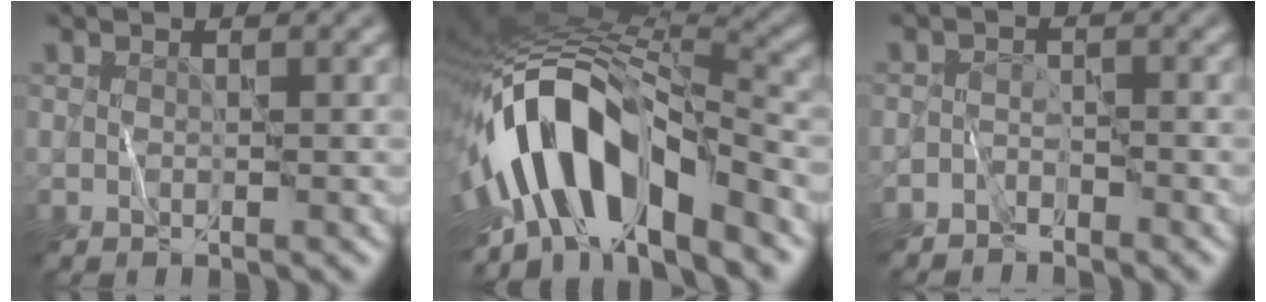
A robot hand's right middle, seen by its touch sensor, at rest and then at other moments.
{"total": 14.0, "force": [-4.6, 6.8, 11.3], "torque": [-0.193, 0.014, -0.086]}
{"total": 1.7, "force": [-1.6, 0.6, 0.3], "torque": [-0.004, 0.007, -0.034]}